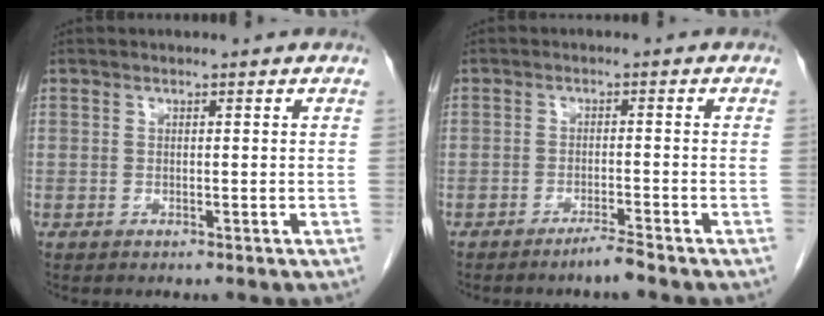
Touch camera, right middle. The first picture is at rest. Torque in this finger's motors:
{"motor_torque": [0.86, -0.39, 0.15, 0.08]}